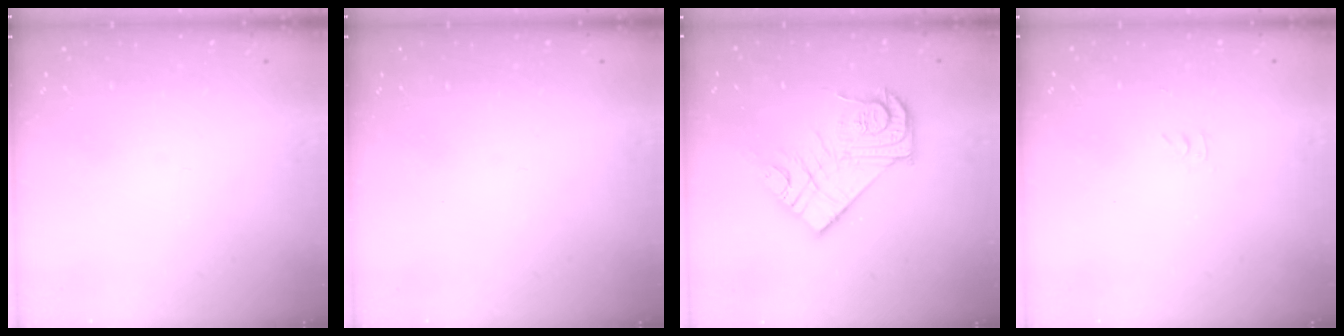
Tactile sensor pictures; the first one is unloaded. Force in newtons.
{"total": 0.0}
{"total": 16.9, "press": 16.9, "slide": 1.5}
{"total": 2.8, "press": 2.8, "slide": 0.4}